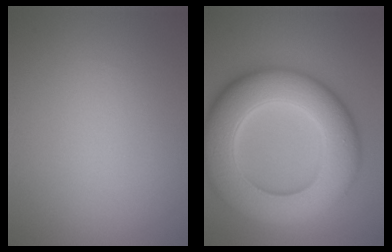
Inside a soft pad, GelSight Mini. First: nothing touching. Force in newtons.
{"total": 13.3, "press": 13.3, "slide": 0.2}